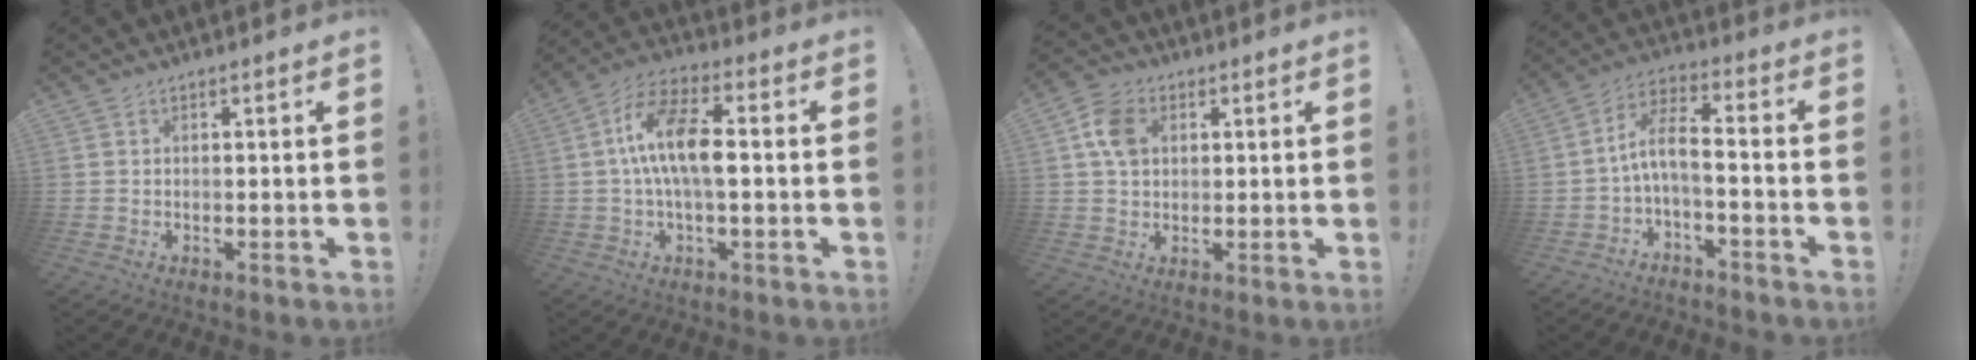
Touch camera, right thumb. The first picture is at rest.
{"total": 13.4, "force": [0.1, 5.5, 12.2], "torque": [-0.234, 0.011, 0.001]}
{"total": 8.2, "force": [2.0, 6.1, 5.1], "torque": [-0.085, 0.008, 0.041]}
{"total": 7.9, "force": [-2.0, 2.9, 7.0], "torque": [-0.129, 0.012, -0.037]}